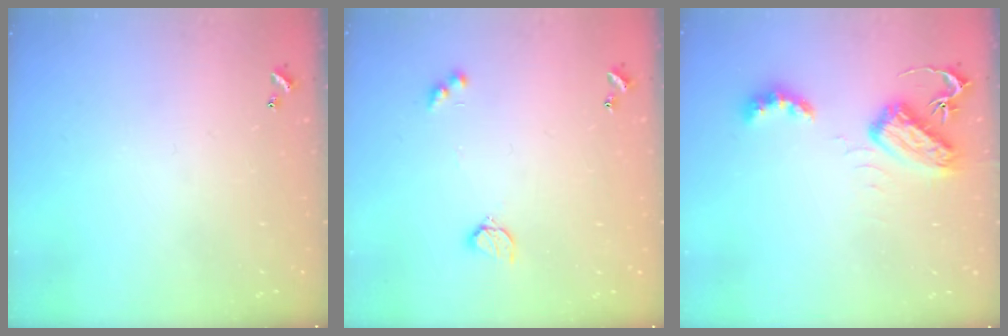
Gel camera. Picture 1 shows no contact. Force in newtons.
{"total": 4.0, "press": 4.0, "slide": 0.6}
{"total": 7.1, "press": 7.1, "slide": 0.4}